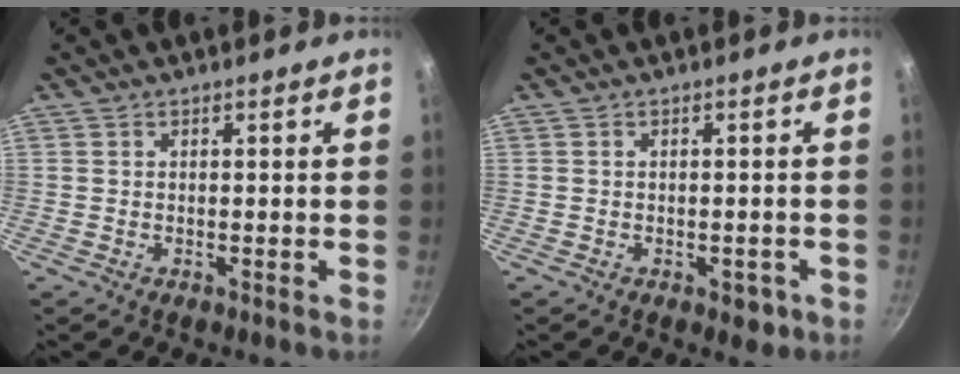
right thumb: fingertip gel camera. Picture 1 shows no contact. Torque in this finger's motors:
{"motor_torque": [0.17, 0.04, 0.32, -0.05, 0.06]}